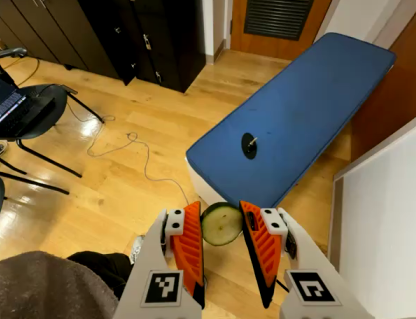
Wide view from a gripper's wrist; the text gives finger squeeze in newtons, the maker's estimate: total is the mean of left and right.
{"total": 9.4, "left": 9.7, "right": 9.1}